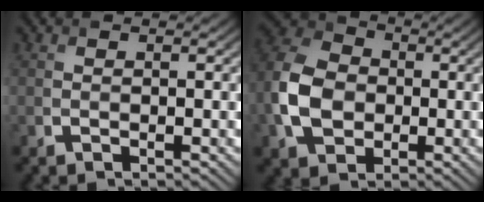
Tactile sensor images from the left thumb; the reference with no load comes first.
{"total": 9.7, "force": [-1.3, 7.2, 6.3], "torque": [-0.159, 0.005, -0.038]}